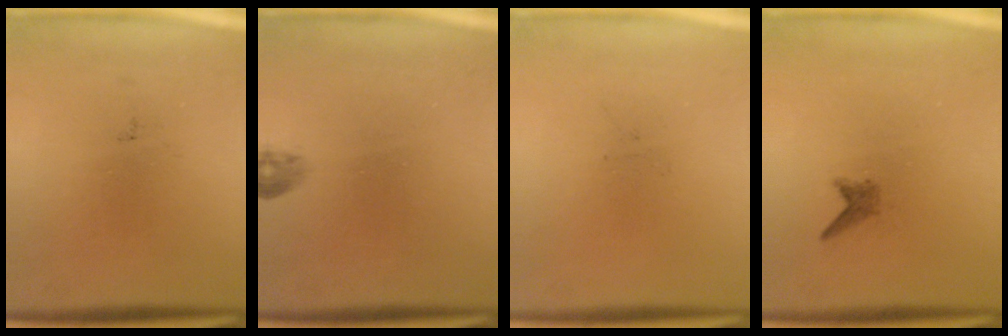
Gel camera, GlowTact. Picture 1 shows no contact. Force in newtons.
{"total": 0.9}
{"total": 0.0}
{"total": 1.0}